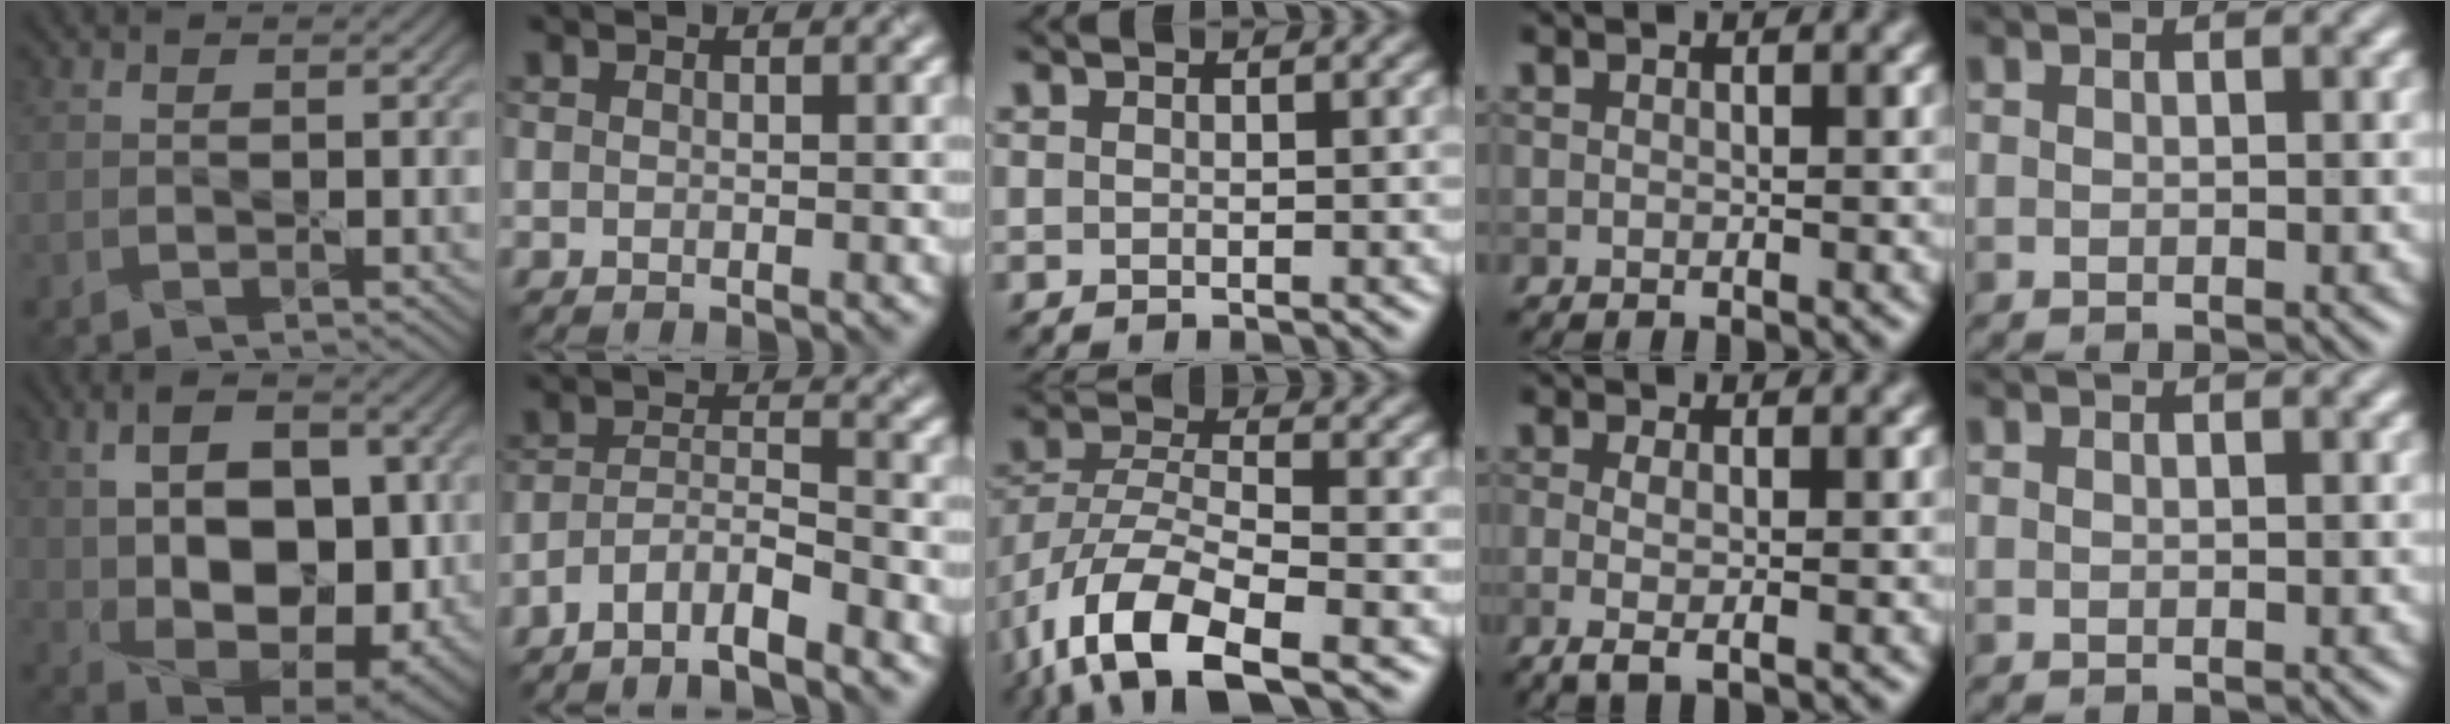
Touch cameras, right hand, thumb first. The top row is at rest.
{"thumb": {"total": 15.9, "force": [0.5, 9.7, 12.6], "torque": [-0.199, -0.007, 0.016]}, "index": {"total": 5.4, "force": [-4.5, 1.2, 2.7], "torque": [-0.046, 0.001, -0.085]}, "middle": {"total": 10.1, "force": [-5.7, 4.1, 7.3], "torque": [-0.145, -0.011, -0.112]}, "ring": {"total": 2.6, "force": [-0.4, 0.9, 2.4], "torque": [-0.038, -0.004, -0.009]}}